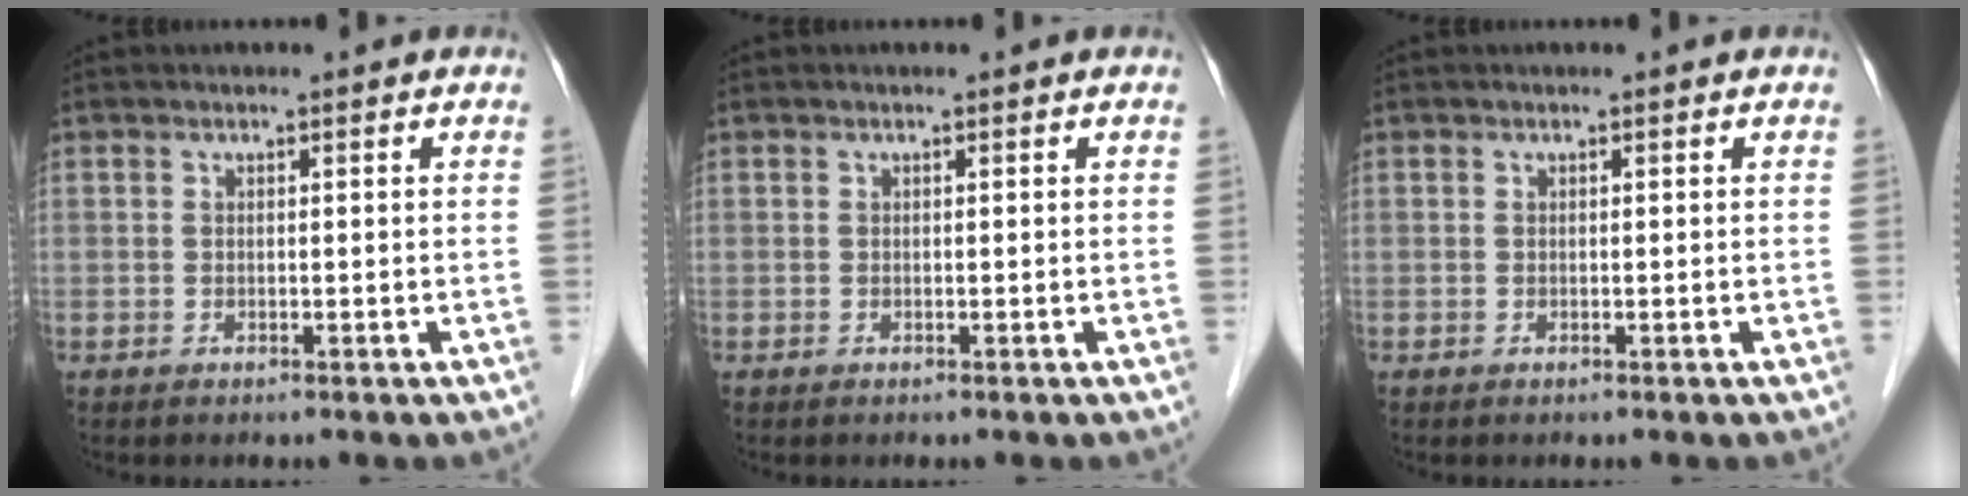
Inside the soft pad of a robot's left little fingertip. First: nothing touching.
{"total": 0.0}
{"total": 0.0}